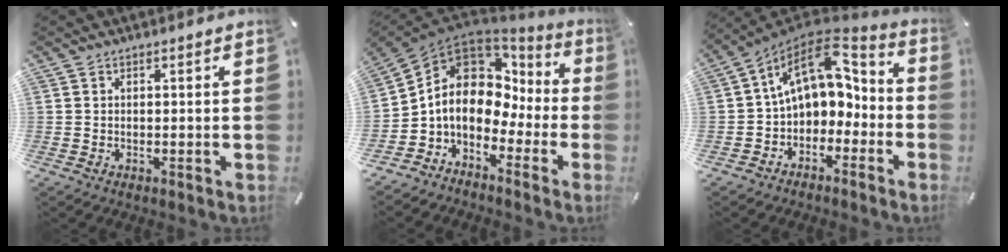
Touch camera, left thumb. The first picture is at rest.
{"total": 10.5, "force": [0.4, 8.5, 6.2], "torque": [-0.134, -0.014, 0.002]}
{"total": 12.7, "force": [3.7, 8.9, 8.2], "torque": [-0.123, -0.020, 0.070]}